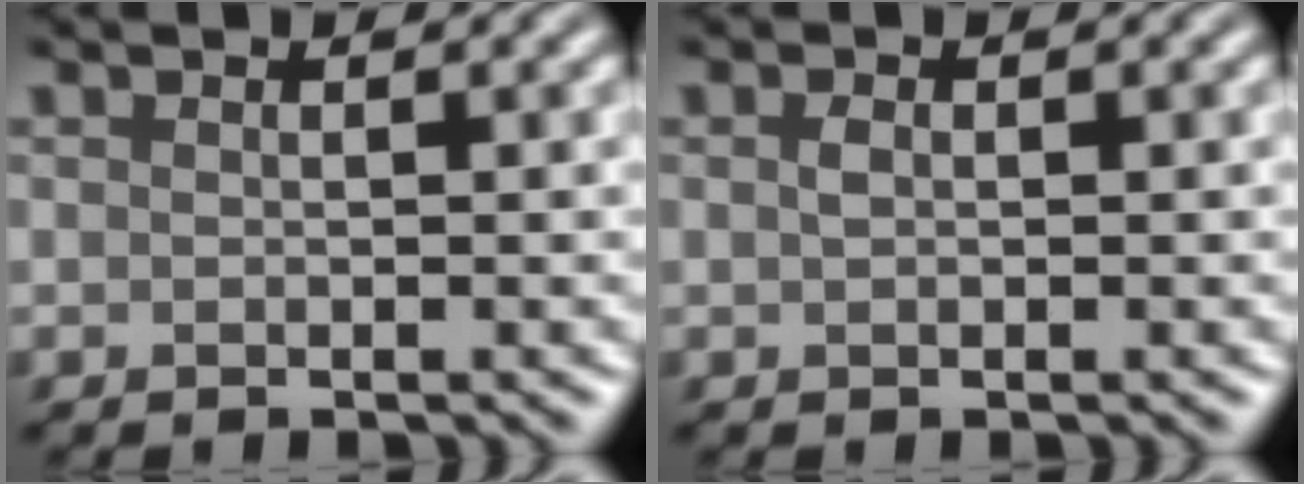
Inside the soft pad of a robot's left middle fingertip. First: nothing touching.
{"total": 0.7, "force": [0.1, 0.5, 0.5], "torque": [-0.013, 0.000, 0.002]}